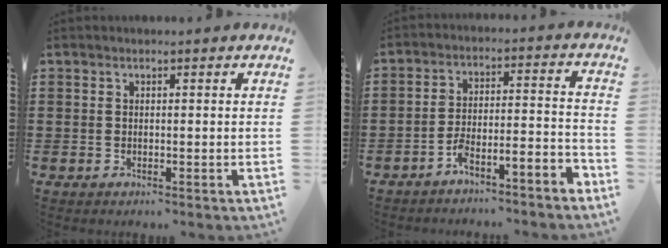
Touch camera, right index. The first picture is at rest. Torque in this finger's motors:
{"motor_torque": [1.30, -0.84, 0.23, 0.13]}